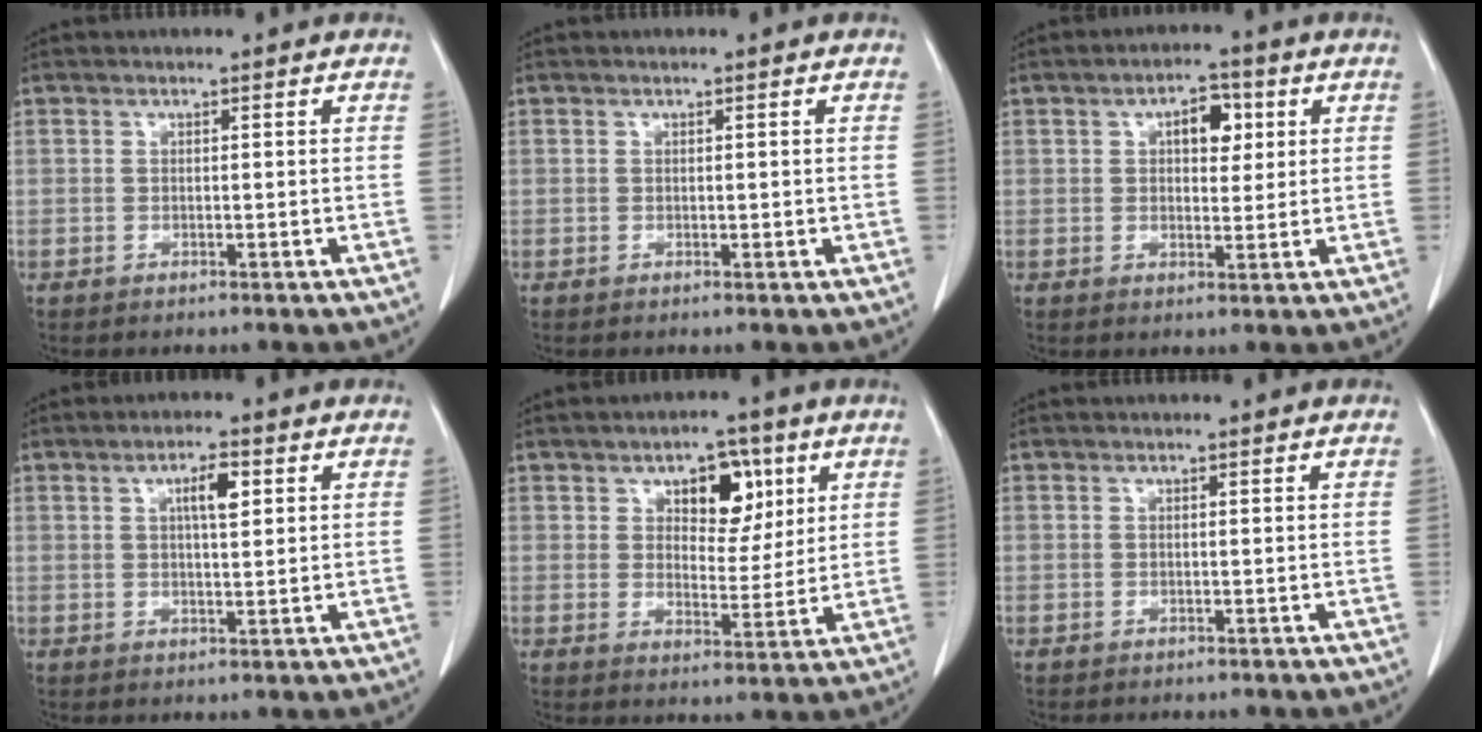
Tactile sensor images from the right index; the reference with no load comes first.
{"total": 0.5, "force": [0.1, 0.4, 0.4], "torque": [-0.002, -0.001, 0.005]}
{"total": 5.2, "force": [1.7, 2.7, 4.1], "torque": [-0.061, 0.012, 0.026]}
{"total": 4.1, "force": [1.5, 0.9, 3.7], "torque": [-0.063, 0.002, 0.024]}
{"total": 8.0, "force": [3.6, 4.4, 5.6], "torque": [-0.073, 0.012, 0.057]}
{"total": 1.4, "force": [-1.1, 0.8, 0.2], "torque": [-0.006, 0.005, -0.013]}